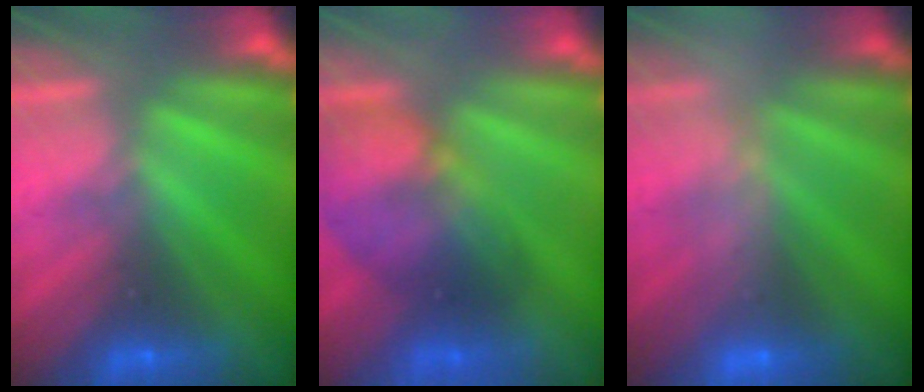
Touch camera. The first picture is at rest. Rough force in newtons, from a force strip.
{"total": 6.8}
{"total": 2.4}